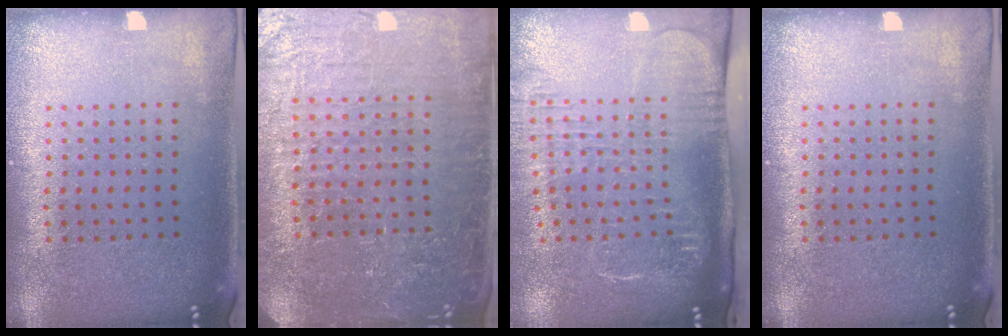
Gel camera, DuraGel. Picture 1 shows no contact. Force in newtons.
{"total": 4.4, "press": 4.2, "slide": 1.3}
{"total": 2.7, "press": 2.0, "slide": 1.7}
{"total": 0.0}